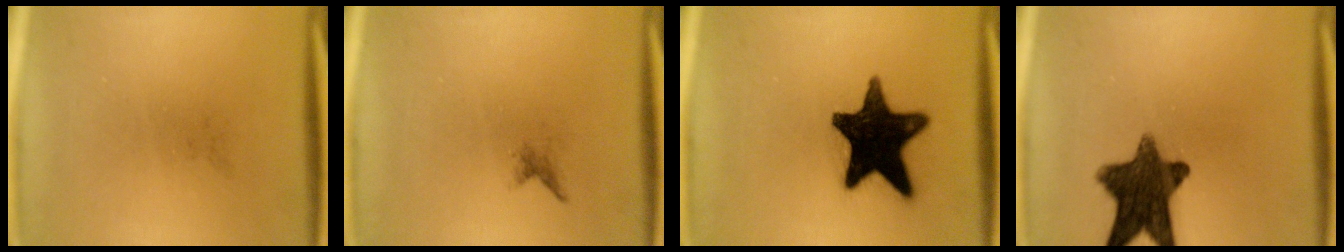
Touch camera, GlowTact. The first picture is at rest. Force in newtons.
{"total": 0.7}
{"total": 17.7}
{"total": 12.8}